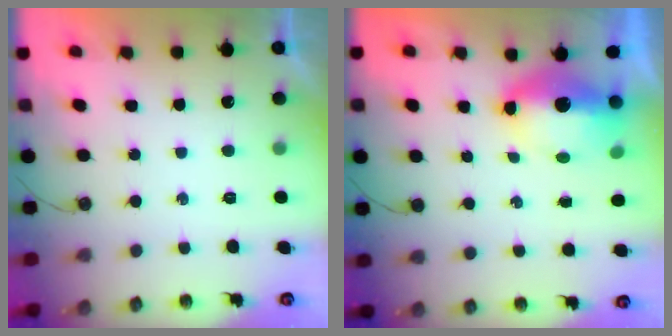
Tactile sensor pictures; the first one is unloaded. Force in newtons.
{"total": 8.5, "press": 8.4, "slide": 0.9}